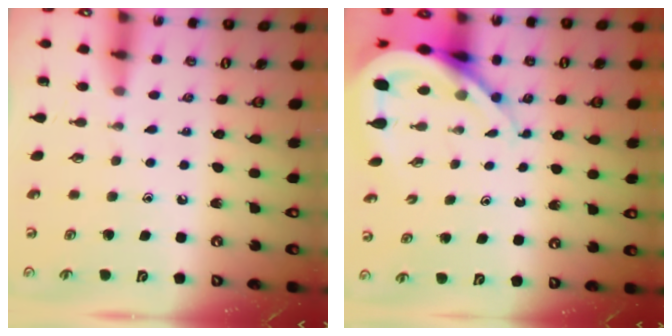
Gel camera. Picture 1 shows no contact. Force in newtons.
{"total": 11.1, "press": 11.0, "slide": 1.4}